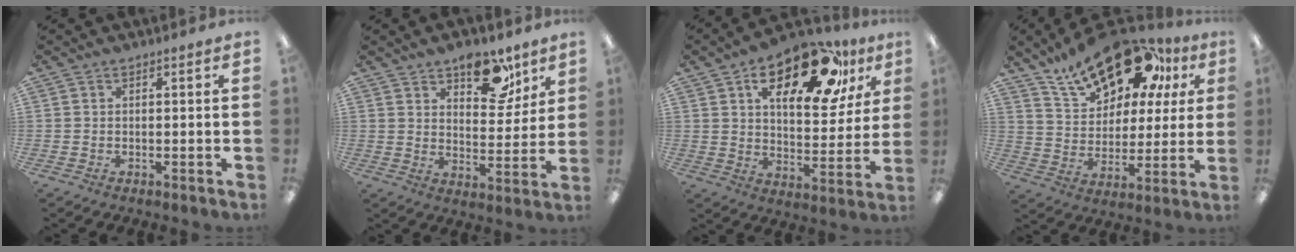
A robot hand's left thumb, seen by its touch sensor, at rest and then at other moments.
{"total": 12.9, "force": [8.5, 6.8, 6.9], "torque": [-0.070, -0.044, 0.144]}
{"total": 20.7, "force": [12.3, 9.4, 13.7], "torque": [-0.196, -0.056, 0.197]}
{"total": 21.9, "force": [15.2, 10.9, 11.5], "torque": [-0.195, -0.084, 0.264]}